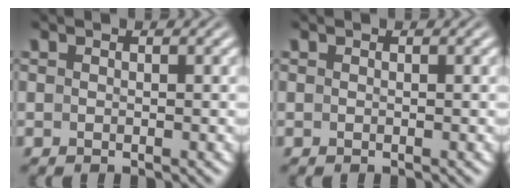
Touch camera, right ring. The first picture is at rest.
{"total": 0.0}